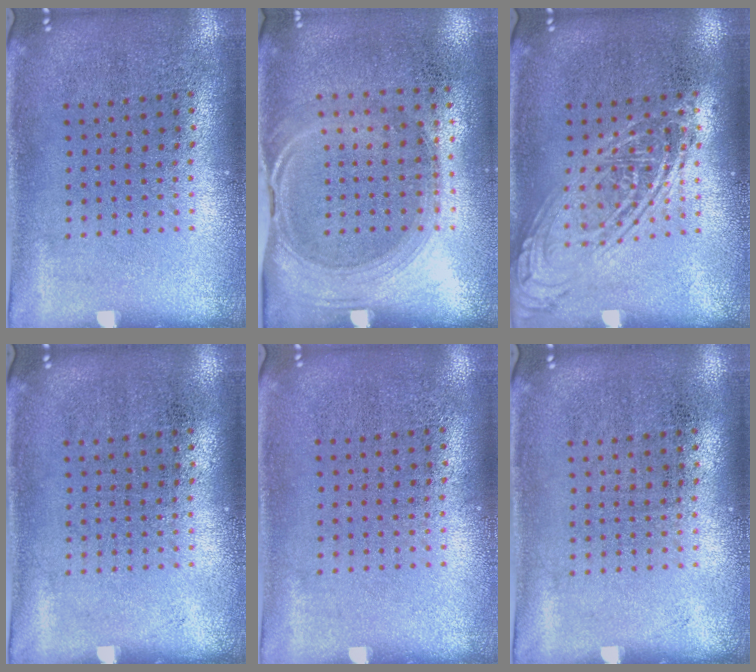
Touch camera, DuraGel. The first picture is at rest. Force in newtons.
{"total": 1.5, "press": 1.3, "slide": 0.7}
{"total": 2.4, "press": 2.4, "slide": 0.3}
{"total": 0.0}
{"total": 0.0}
{"total": 0.0}